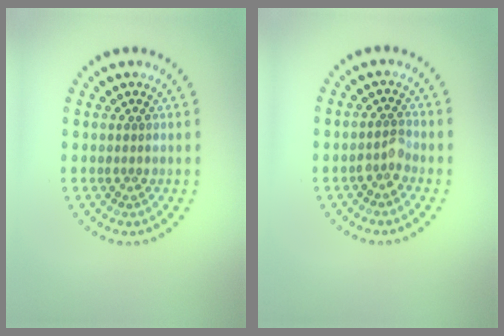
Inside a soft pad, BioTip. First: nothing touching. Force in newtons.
{"total": 1.5, "press": 1.3, "slide": 0.8}